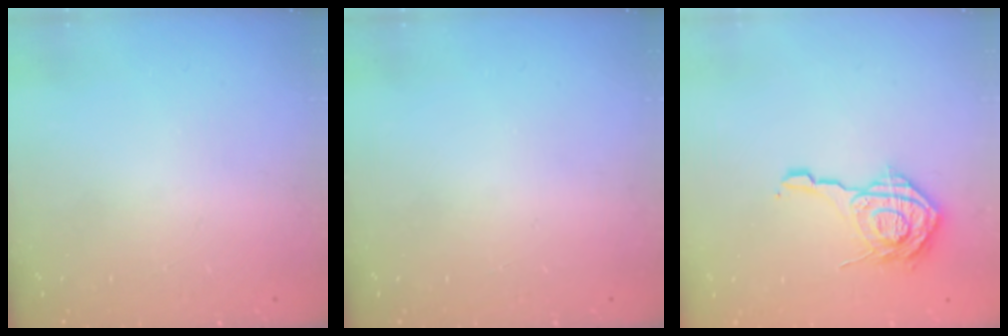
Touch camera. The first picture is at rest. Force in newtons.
{"total": 0.0}
{"total": 12.9, "press": 12.9, "slide": 0.8}